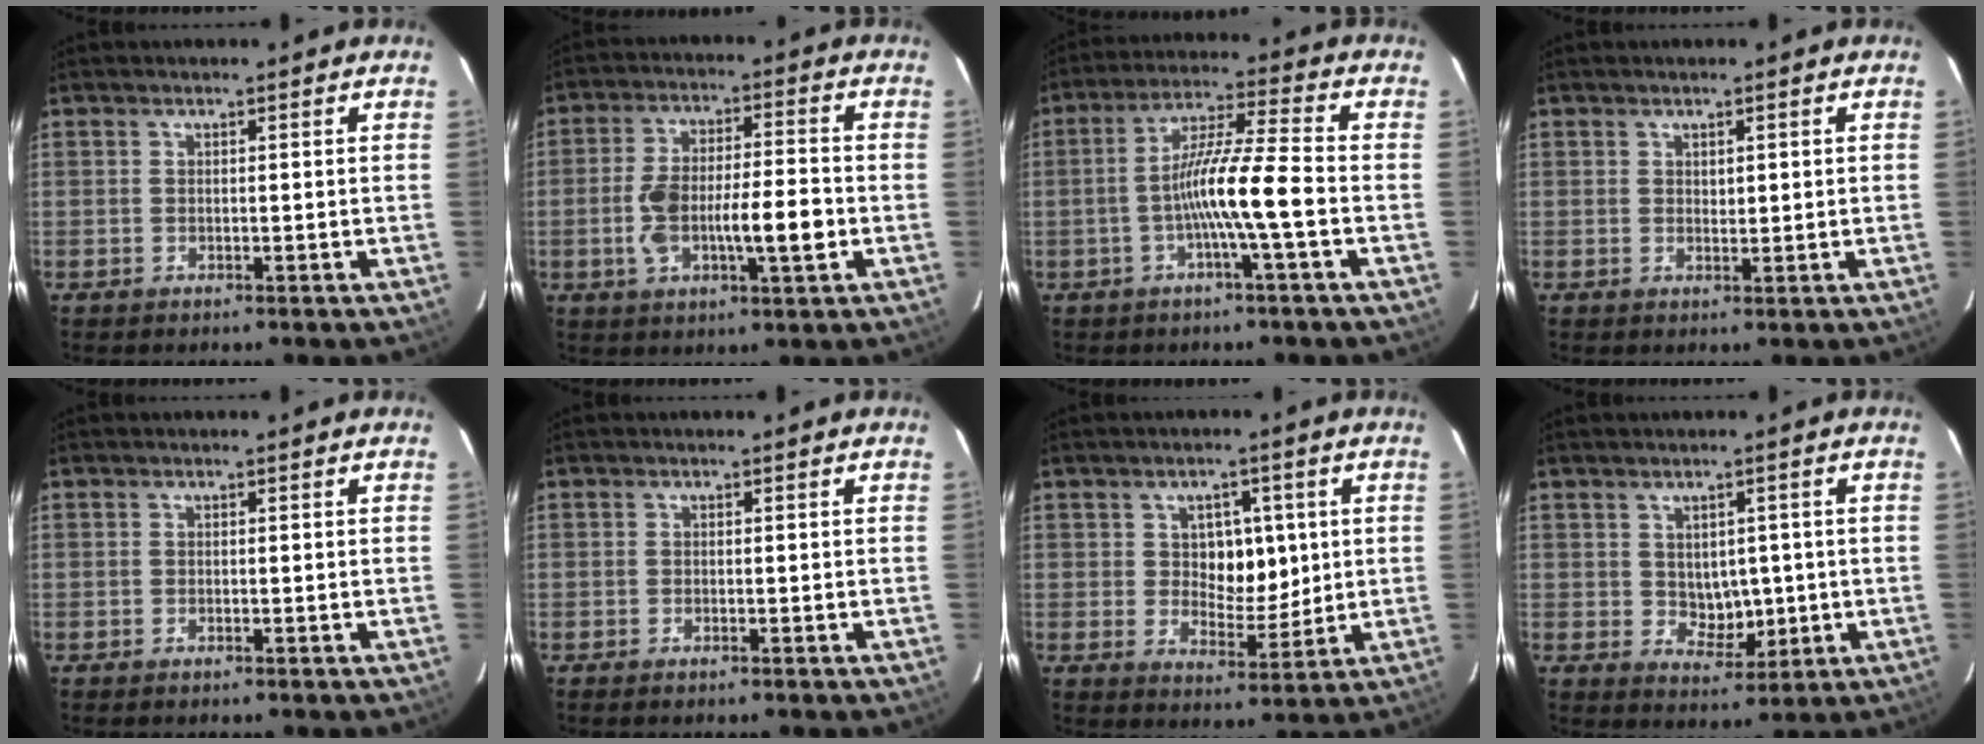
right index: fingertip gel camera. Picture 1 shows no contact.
{"total": 11.4, "force": [-2.5, 2.7, 10.8], "torque": [-0.198, 0.014, -0.038]}
{"total": 9.8, "force": [-2.5, -0.6, 9.5], "torque": [-0.176, 0.007, -0.048]}
{"total": 1.4, "force": [0.4, 0.7, 1.1], "torque": [-0.019, 0.001, 0.010]}
{"total": 0.6, "force": [-0.5, 0.1, 0.3], "torque": [-0.011, -0.002, -0.006]}
{"total": 1.1, "force": [-0.8, 0.1, 0.6], "torque": [-0.015, -0.003, -0.010]}
{"total": 6.7, "force": [1.4, 4.3, 5.0], "torque": [-0.066, 0.007, 0.031]}
{"total": 5.0, "force": [0.1, 3.5, 3.5], "torque": [-0.042, -0.001, 0.016]}